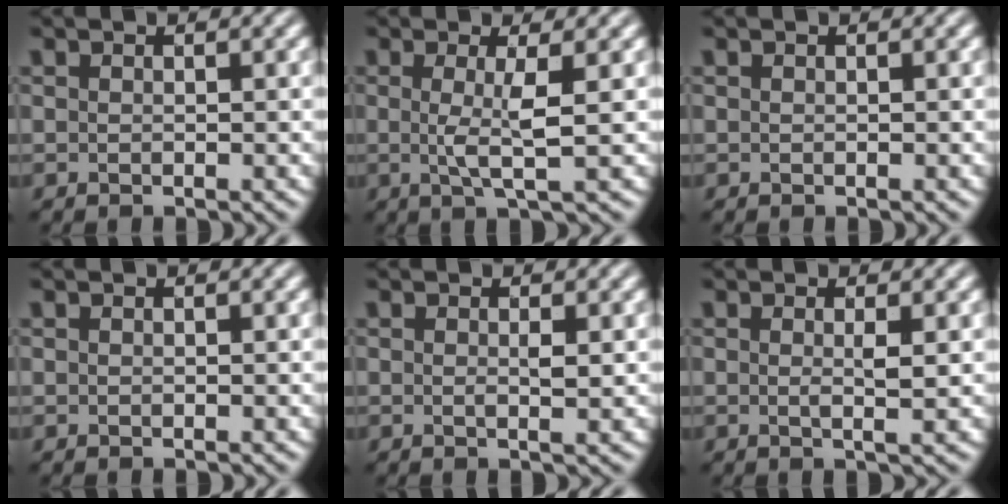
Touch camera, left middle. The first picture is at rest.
{"total": 3.2, "force": [0.1, 0.5, 3.1], "torque": [-0.059, -0.006, -0.002]}
{"total": 0.0}
{"total": 0.0}
{"total": 1.2, "force": [0.1, 0.1, 1.2], "torque": [-0.020, -0.001, -0.001]}
{"total": 1.6, "force": [0.1, 0.2, 1.6], "torque": [-0.028, -0.002, -0.002]}